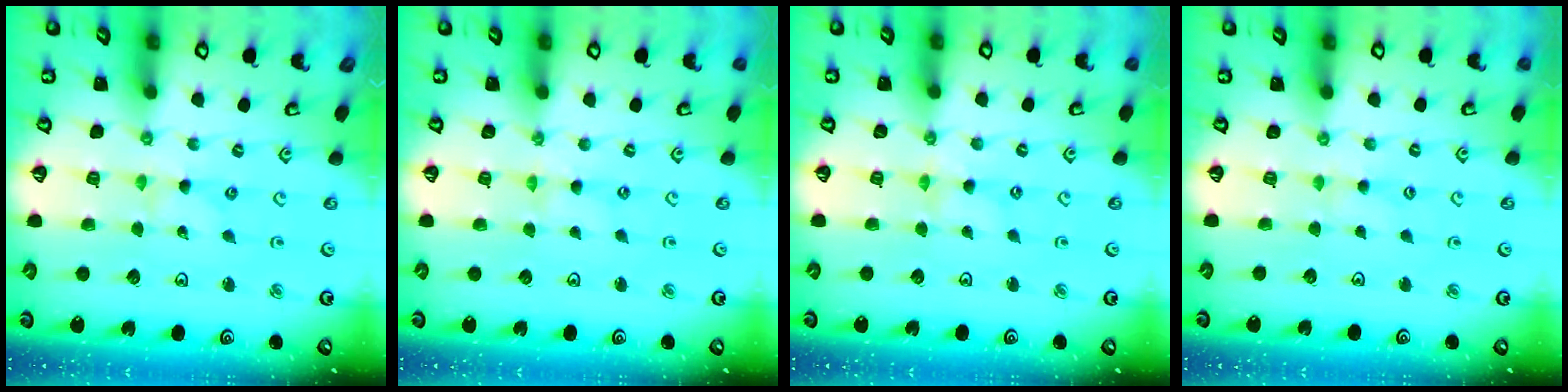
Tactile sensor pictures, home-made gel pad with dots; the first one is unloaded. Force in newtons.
{"total": 0.0}
{"total": 1.1, "press": 1.0, "slide": 0.2}
{"total": 1.7, "press": 1.6, "slide": 0.3}